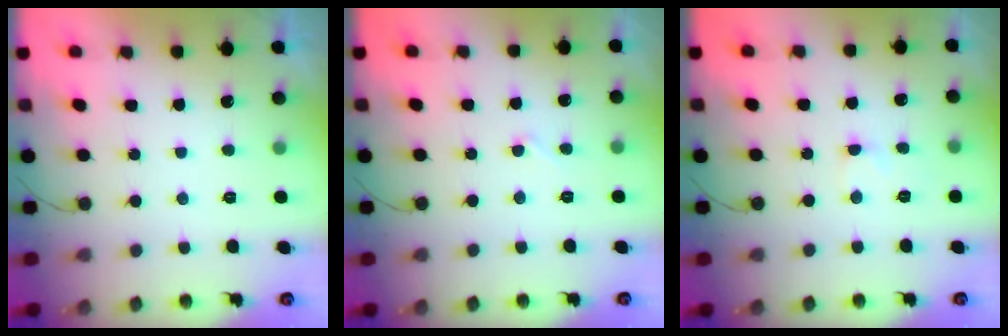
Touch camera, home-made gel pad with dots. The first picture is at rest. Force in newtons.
{"total": 2.8, "press": 2.8, "slide": 0.2}
{"total": 3.3, "press": 3.3, "slide": 0.4}